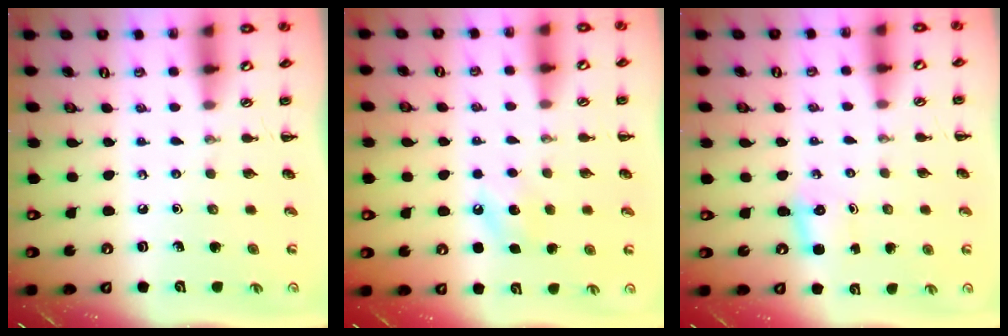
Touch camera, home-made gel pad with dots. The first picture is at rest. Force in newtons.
{"total": 6.2, "press": 6.0, "slide": 1.7}
{"total": 2.5, "press": 2.4, "slide": 0.8}